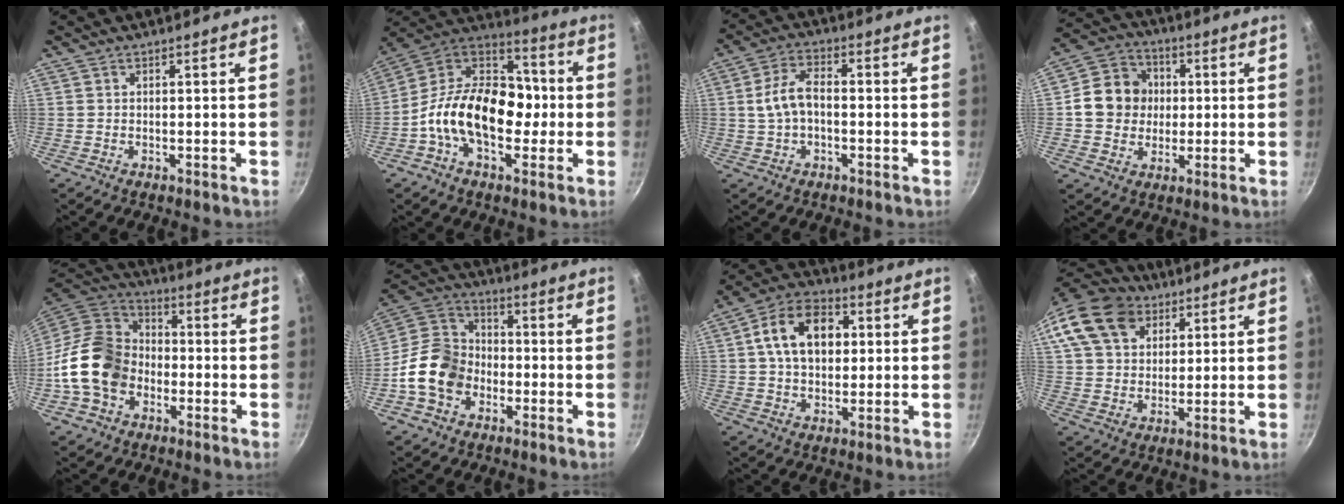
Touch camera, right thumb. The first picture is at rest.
{"total": 20.4, "force": [-3.1, 13.4, 15.1], "torque": [-0.205, 0.053, -0.075]}
{"total": 7.0, "force": [-0.6, 3.9, 5.7], "torque": [-0.107, 0.028, -0.015]}
{"total": 11.3, "force": [0.8, 10.2, 4.9], "torque": [-0.052, 0.018, 0.002]}
{"total": 15.8, "force": [-4.1, 12.3, 9.1], "torque": [-0.143, 0.042, -0.093]}
{"total": 13.4, "force": [-4.4, 10.4, 7.3], "torque": [-0.104, 0.041, -0.100]}
{"total": 13.7, "force": [2.6, 9.4, 9.5], "torque": [-0.130, 0.018, 0.029]}
{"total": 18.4, "force": [9.4, 13.1, 8.9], "torque": [-0.176, 0.011, 0.169]}